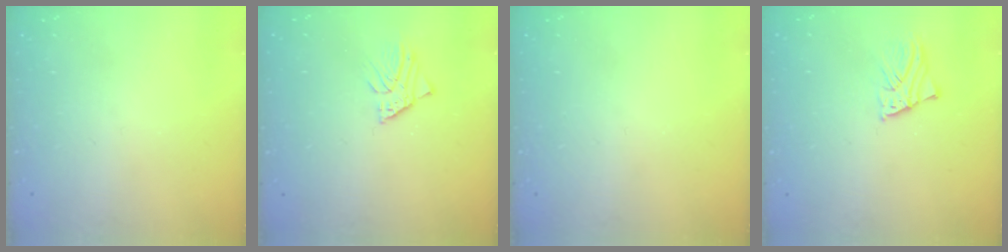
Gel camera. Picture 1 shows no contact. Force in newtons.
{"total": 1.4, "press": 1.4, "slide": 0.0}
{"total": 0.0}
{"total": 2.2, "press": 2.2, "slide": 0.1}